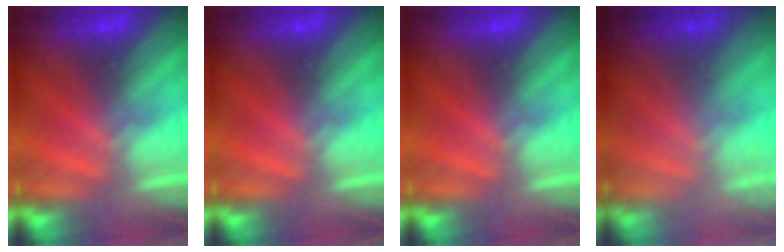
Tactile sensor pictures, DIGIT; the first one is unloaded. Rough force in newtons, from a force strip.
{"total": 0.0}
{"total": 0.0}
{"total": 2.3}